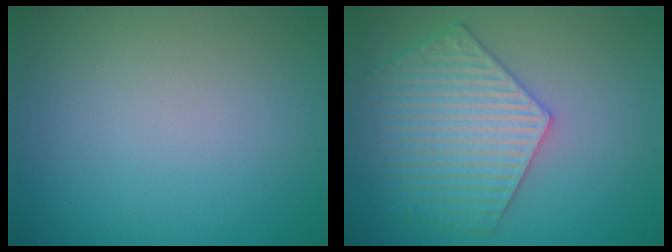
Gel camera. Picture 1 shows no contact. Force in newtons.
{"total": 5.6, "press": 5.0, "slide": 2.6}